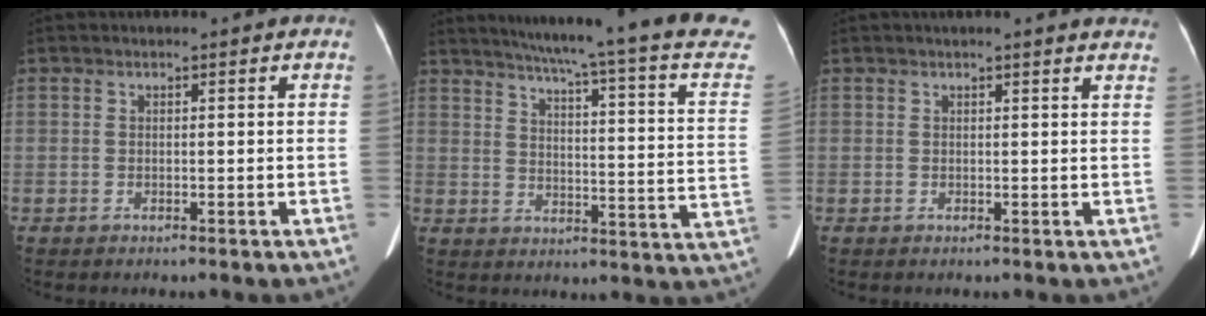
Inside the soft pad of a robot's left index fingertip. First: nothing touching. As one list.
[{"total": 23.9, "force": [20.2, -0.7, 12.8], "torque": [-0.185, -0.065, 0.238]}, {"total": 6.4, "force": [5.8, 0.4, 2.7], "torque": [-0.031, 0.010, 0.047]}]